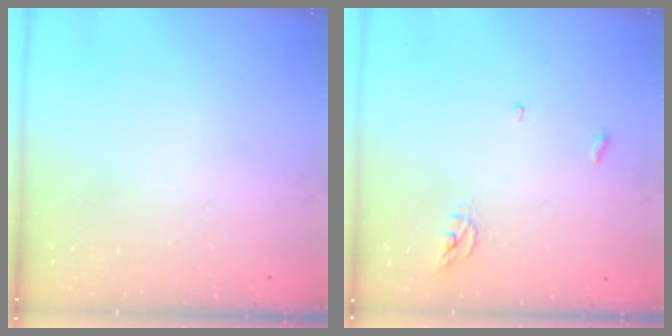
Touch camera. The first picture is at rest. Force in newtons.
{"total": 3.5, "press": 3.5, "slide": 0.2}